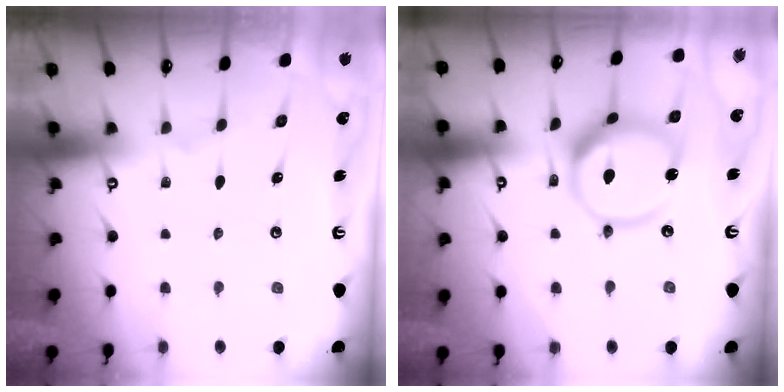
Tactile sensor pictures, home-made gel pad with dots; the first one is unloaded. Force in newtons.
{"total": 13.7, "press": 13.6, "slide": 1.5}